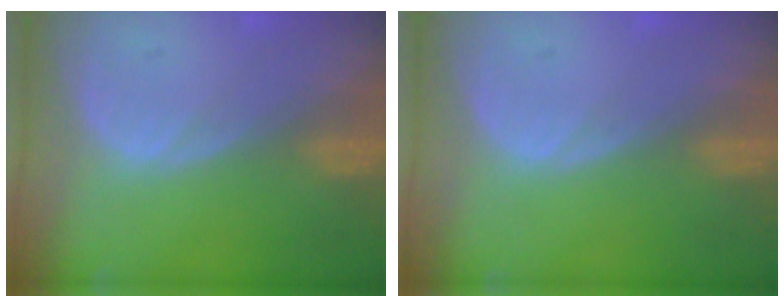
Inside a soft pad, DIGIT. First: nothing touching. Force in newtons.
{"total": 0.5, "press": 0.0, "slide": 0.5}